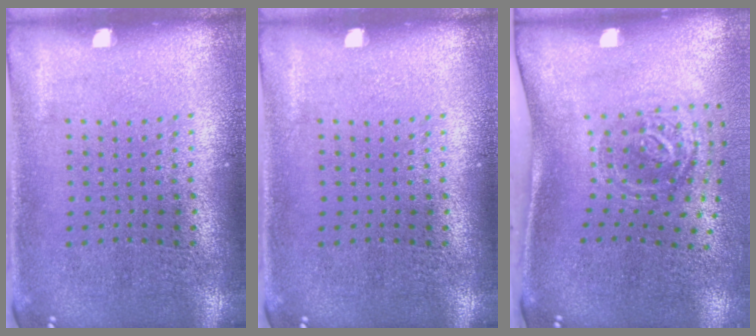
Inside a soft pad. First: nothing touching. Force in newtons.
{"total": 0.0}
{"total": 1.9, "press": 1.2, "slide": 1.5}